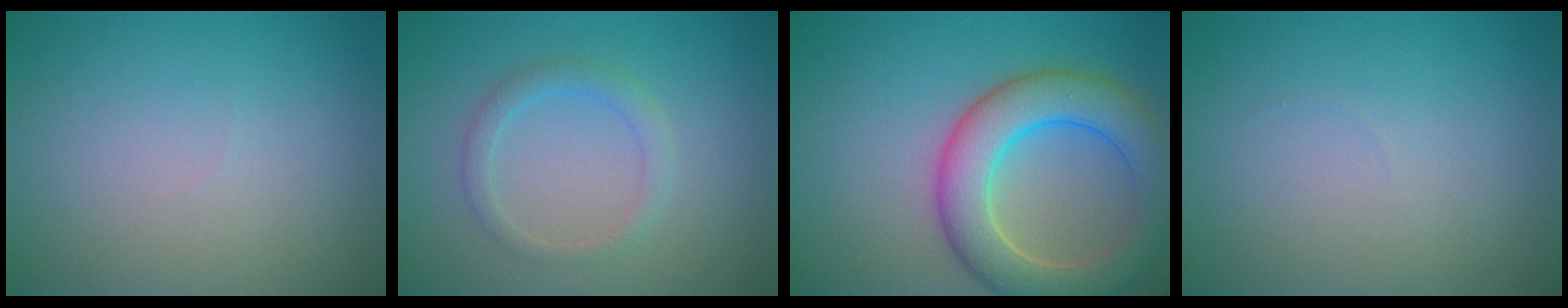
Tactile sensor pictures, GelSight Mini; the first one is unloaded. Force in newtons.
{"total": 1.8, "press": 1.8, "slide": 0.0}
{"total": 7.7, "press": 7.7, "slide": 0.3}
{"total": 0.0}